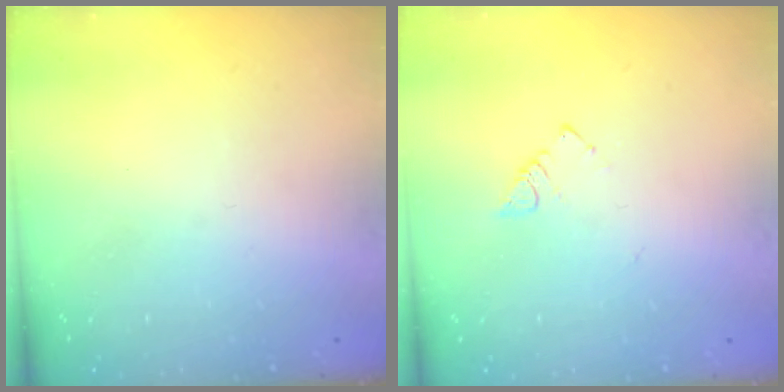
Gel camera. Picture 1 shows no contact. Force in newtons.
{"total": 2.7, "press": 2.7, "slide": 0.4}